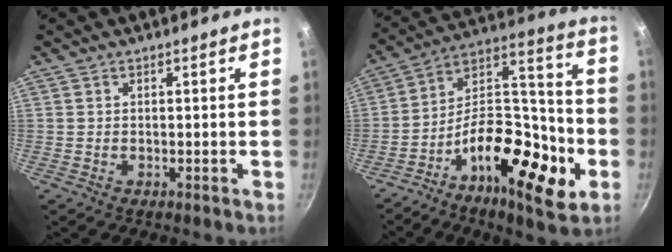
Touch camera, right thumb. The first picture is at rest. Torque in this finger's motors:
{"motor_torque": [0.23, 0.65, 1.28, -1.46, 0.37]}